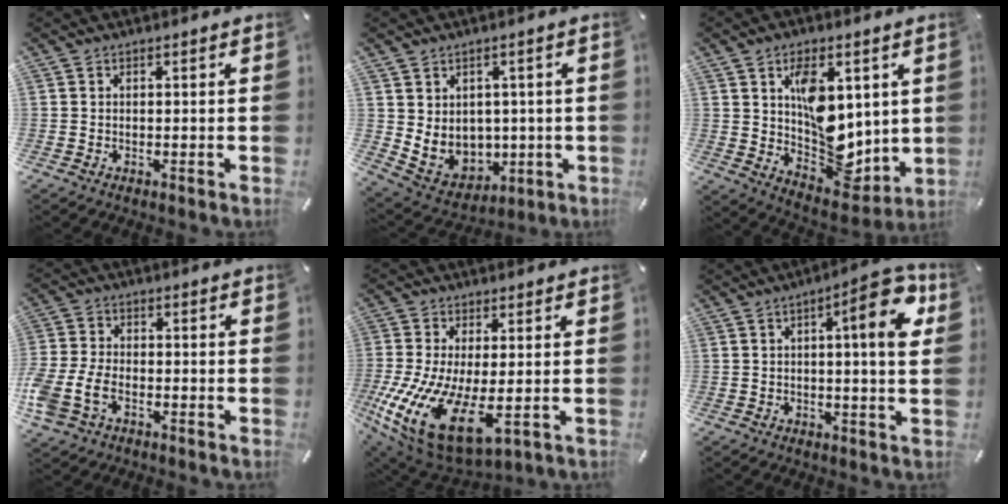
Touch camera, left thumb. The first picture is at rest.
{"total": 7.6, "force": [2.8, 6.9, 1.3], "torque": [-0.033, -0.040, 0.065]}
{"total": 13.6, "force": [2.5, 9.4, 9.5], "torque": [-0.128, -0.015, 0.057]}
{"total": 7.9, "force": [-3.3, 5.4, 4.8], "torque": [-0.114, 0.010, -0.060]}
{"total": 18.6, "force": [-3.0, 9.1, 16.0], "torque": [-0.332, -0.015, -0.032]}
{"total": 12.6, "force": [3.8, 2.7, 11.7], "torque": [-0.151, -0.019, 0.054]}